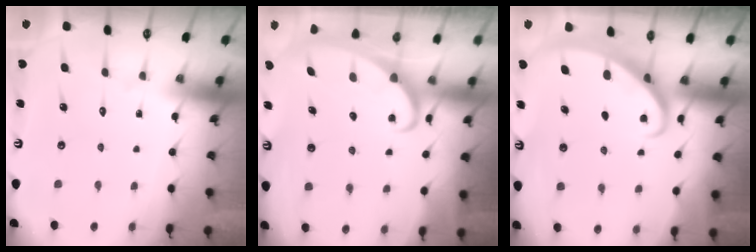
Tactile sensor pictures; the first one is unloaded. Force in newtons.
{"total": 2.3, "press": 2.3, "slide": 0.3}
{"total": 2.3, "press": 2.3, "slide": 0.2}